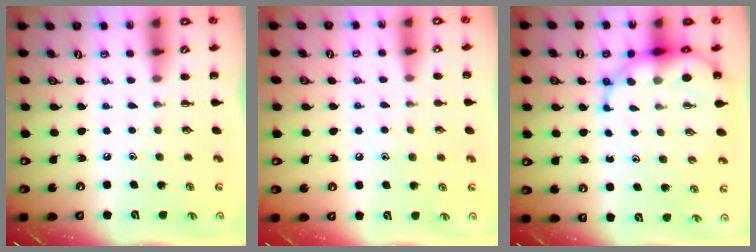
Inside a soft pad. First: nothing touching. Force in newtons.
{"total": 7.4, "press": 7.2, "slide": 1.8}
{"total": 10.2, "press": 9.7, "slide": 3.1}